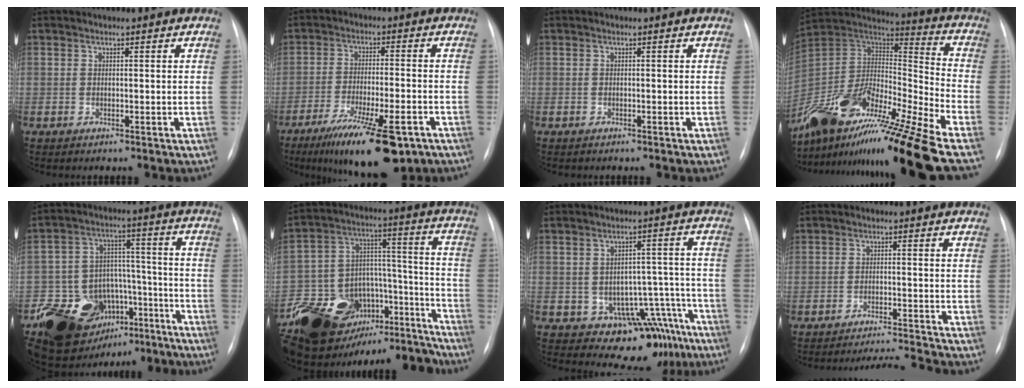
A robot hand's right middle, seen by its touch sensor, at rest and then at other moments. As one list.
[{"total": 15.2, "force": [-9.9, 3.2, 11.2], "torque": [-0.166, -0.028, -0.154]}, {"total": 0.0}, {"total": 30.5, "force": [-22.2, 2.3, 20.8], "torque": [-0.369, -0.040, -0.399]}, {"total": 18.9, "force": [-11.9, 12.5, 7.8], "torque": [-0.116, 0.087, -0.166]}, {"total": 27.1, "force": [-22.0, 12.6, 9.6], "torque": [-0.175, 0.051, -0.329]}, {"total": 11.5, "force": [-7.6, 7.2, 4.7], "torque": [-0.019, 0.053, -0.092]}, {"total": 5.7, "force": [-5.1, -2.7, -0.6], "torque": [0.002, 0.000, -0.085]}]